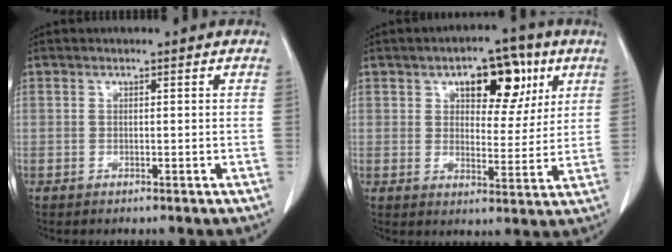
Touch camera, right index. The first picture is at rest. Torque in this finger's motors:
{"motor_torque": [0.49, 0.40, 0.30, 0.07]}